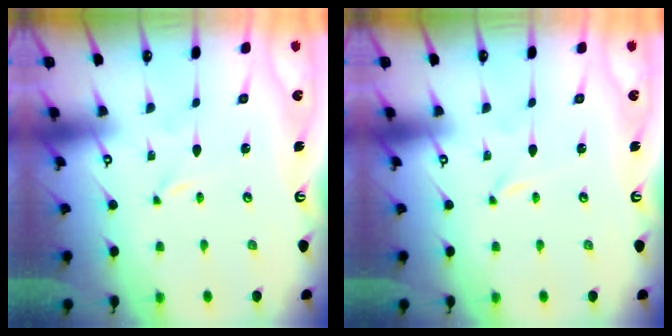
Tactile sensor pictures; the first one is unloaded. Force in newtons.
{"total": 0.0}